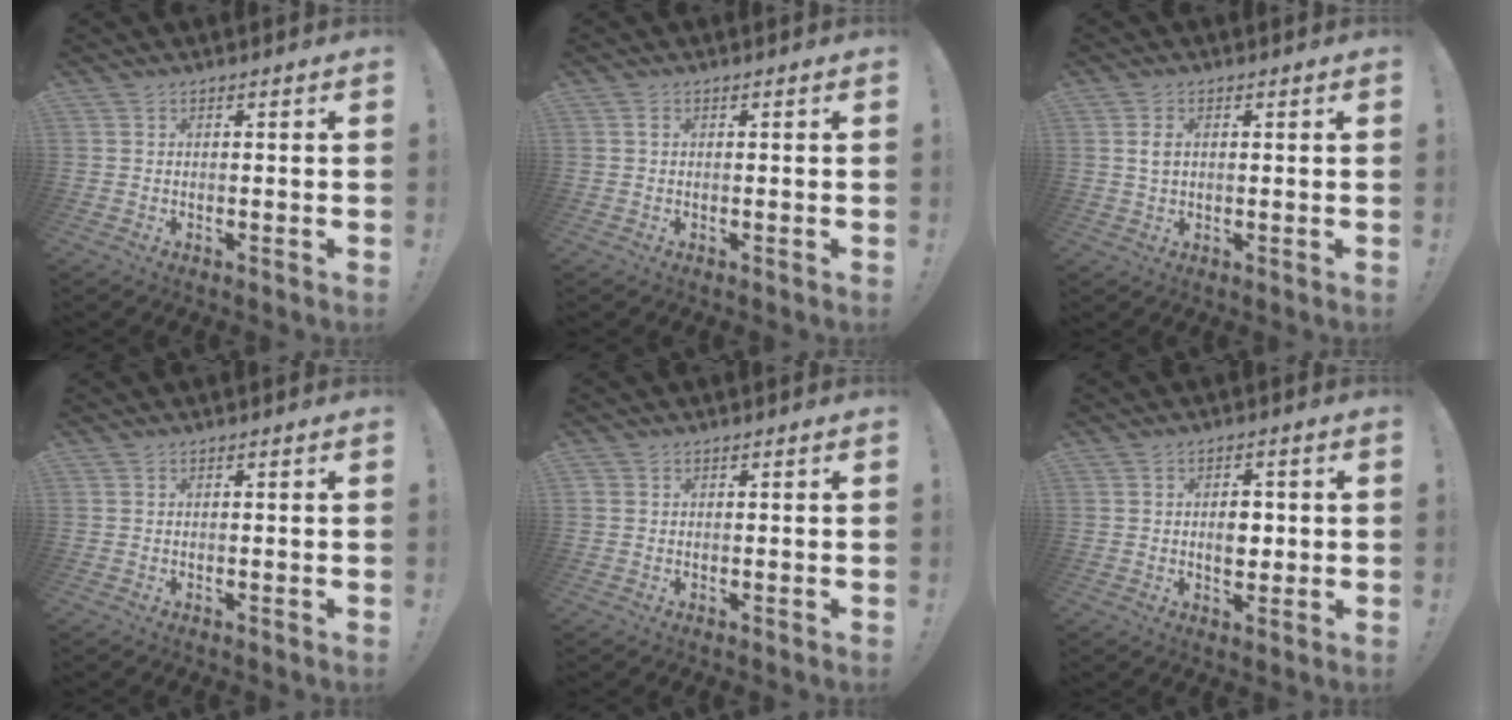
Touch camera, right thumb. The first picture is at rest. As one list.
[{"total": 0.6, "force": [0.1, 0.3, 0.5], "torque": [-0.012, 0.005, 0.001]}, {"total": 2.8, "force": [0.8, 1.6, 2.2], "torque": [-0.038, 0.002, 0.014]}, {"total": 0.0}, {"total": 0.6, "force": [0.2, 0.6, 0.0], "torque": [0.006, 0.000, 0.002]}, {"total": 5.3, "force": [-0.1, 3.8, 3.7], "torque": [-0.041, 0.000, -0.007]}]